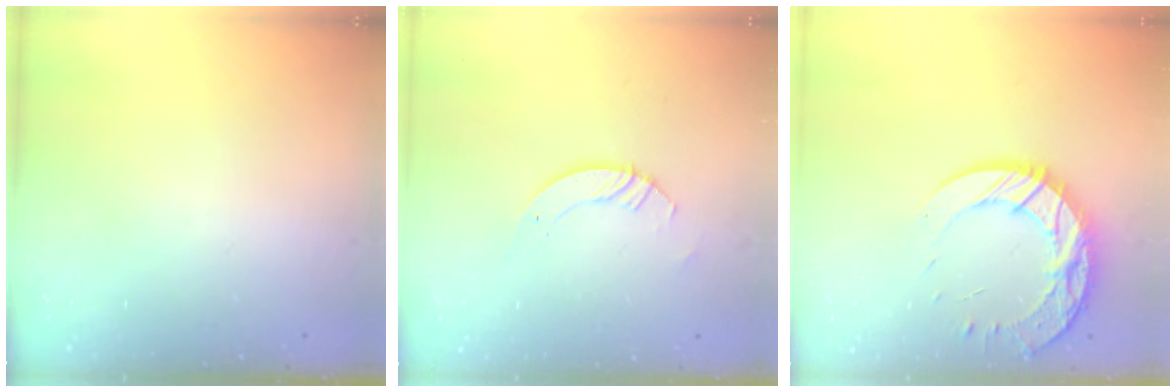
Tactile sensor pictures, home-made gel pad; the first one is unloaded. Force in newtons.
{"total": 3.7, "press": 3.7, "slide": 0.3}
{"total": 16.1, "press": 16.0, "slide": 1.2}